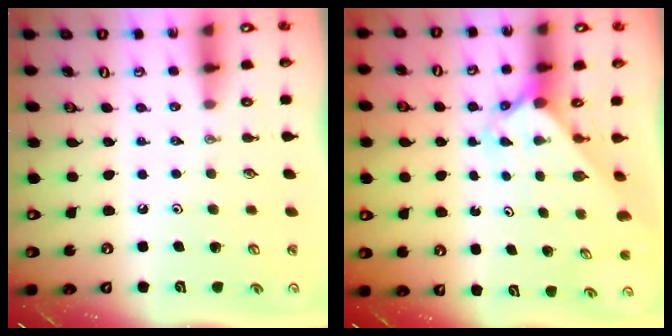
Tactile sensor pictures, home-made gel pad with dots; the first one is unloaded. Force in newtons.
{"total": 2.5, "press": 2.5, "slide": 0.3}